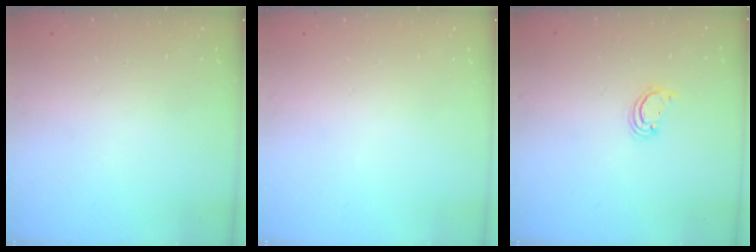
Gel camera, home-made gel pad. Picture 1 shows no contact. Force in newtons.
{"total": 0.0}
{"total": 2.1, "press": 2.1, "slide": 0.1}